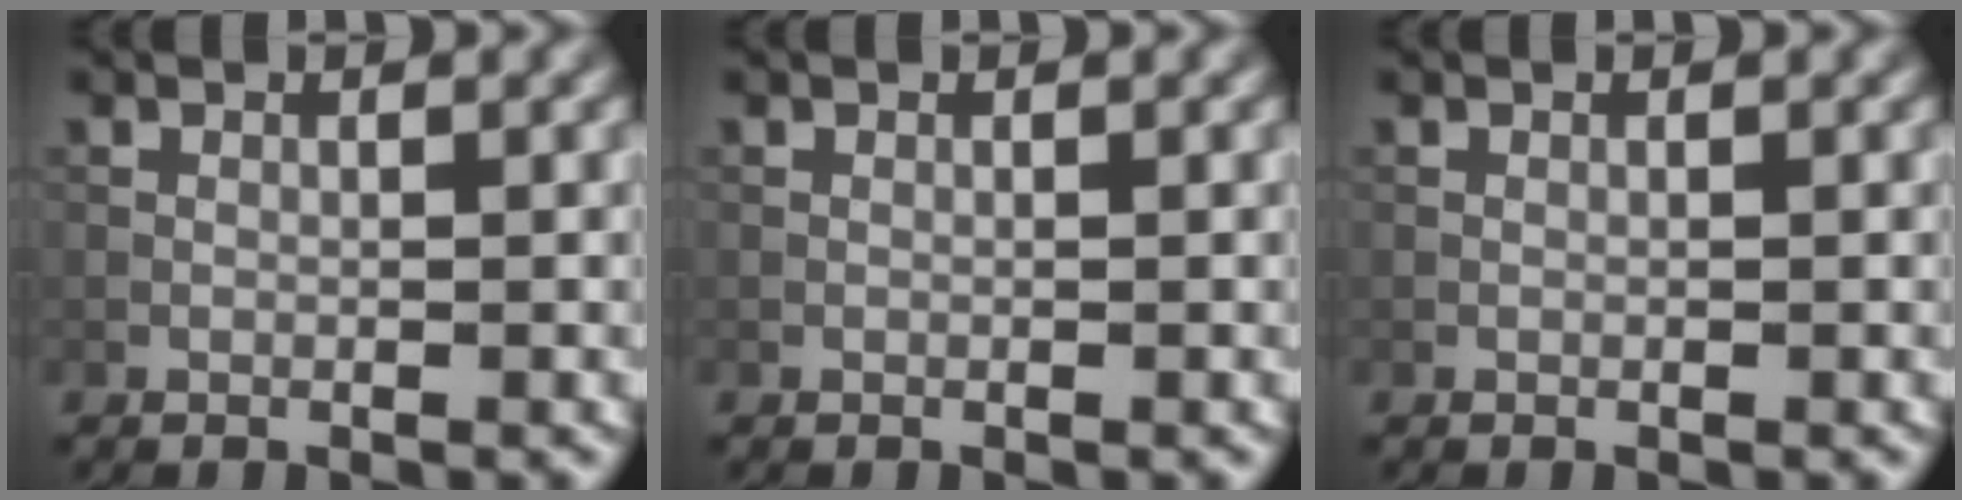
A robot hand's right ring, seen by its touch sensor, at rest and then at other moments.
{"total": 0.0}
{"total": 0.0}